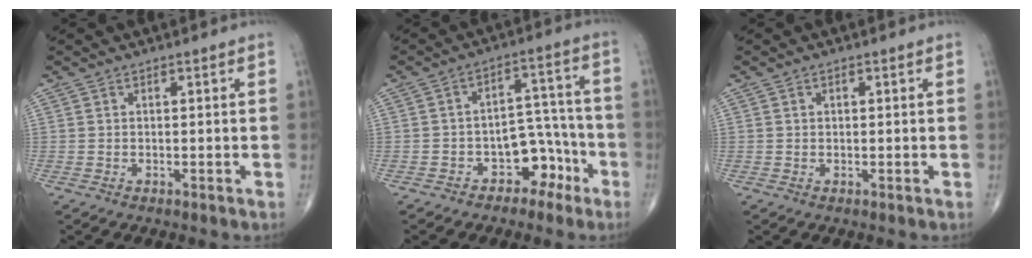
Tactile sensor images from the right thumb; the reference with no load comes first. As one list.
[{"total": 8.3, "force": [-4.5, 5.8, 4.0], "torque": [-0.014, 0.061, -0.067]}, {"total": 0.6, "force": [0.2, 0.4, 0.3], "torque": [-0.003, 0.000, 0.003]}]